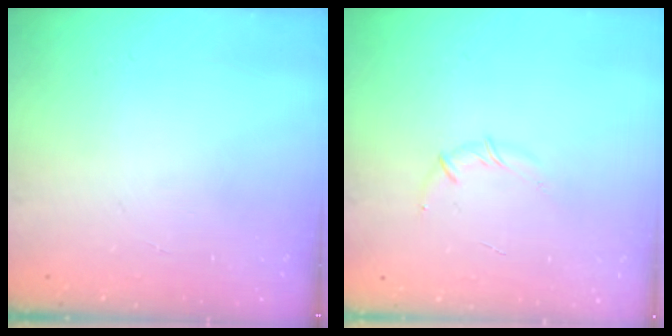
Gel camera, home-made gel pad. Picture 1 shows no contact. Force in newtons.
{"total": 3.8, "press": 3.7, "slide": 0.9}